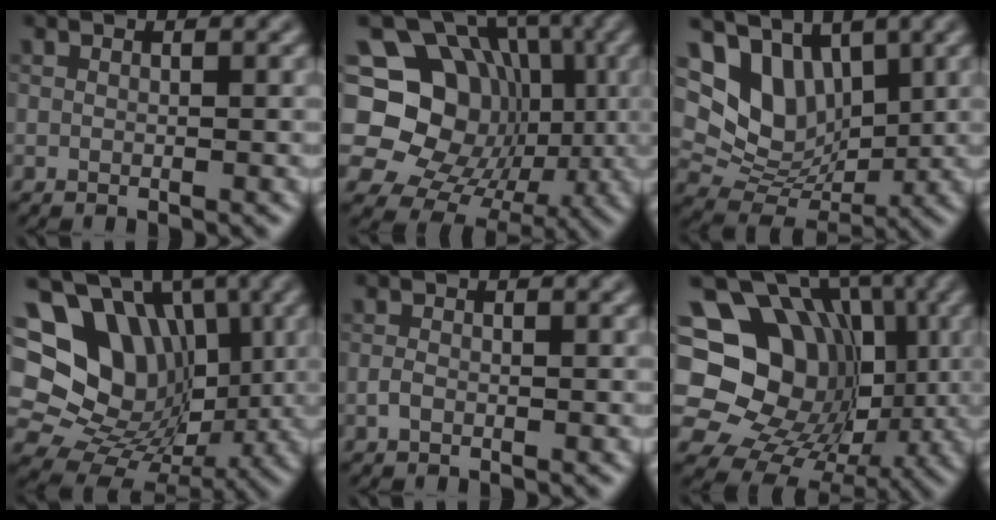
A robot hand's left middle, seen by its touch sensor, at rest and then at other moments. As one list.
[{"total": 15.8, "force": [0.6, 13.8, 7.7], "torque": [-0.120, 0.031, -0.016]}, {"total": 7.7, "force": [3.3, 5.5, 4.3], "torque": [-0.080, -0.008, 0.063]}, {"total": 17.5, "force": [4.9, 14.5, 8.4], "torque": [-0.192, 0.037, 0.082]}, {"total": 0.8, "force": [-0.4, 0.5, 0.6], "torque": [-0.011, 0.000, -0.010]}, {"total": 18.1, "force": [2.3, 15.6, 8.9], "torque": [-0.154, 0.040, 0.030]}]